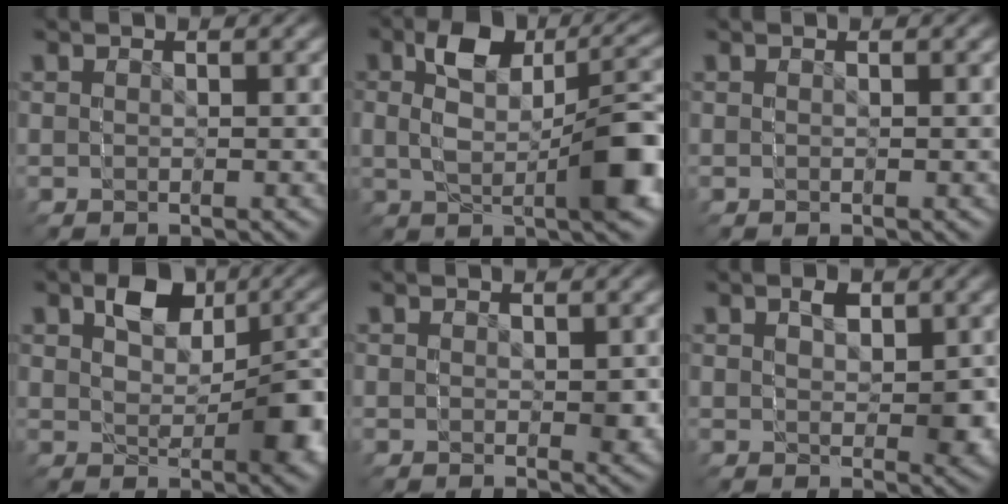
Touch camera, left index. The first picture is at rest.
{"total": 6.4, "force": [-0.7, 3.6, 5.3], "torque": [-0.086, 0.003, -0.018]}
{"total": 0.0}
{"total": 5.8, "force": [0.9, 4.9, 3.0], "torque": [-0.058, -0.011, 0.011]}
{"total": 0.7, "force": [0.4, 0.6, 0.1], "torque": [0.008, 0.000, 0.004]}
{"total": 1.9, "force": [0.6, 1.6, 0.8], "torque": [0.002, -0.004, 0.009]}